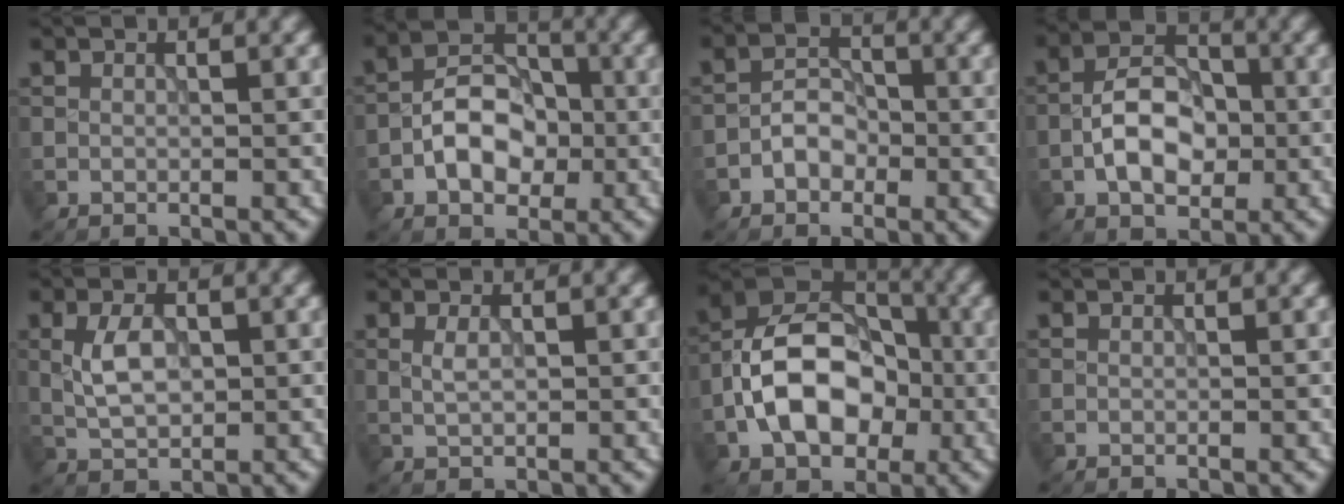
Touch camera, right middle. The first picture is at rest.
{"total": 5.4, "force": [-1.6, 3.5, 3.8], "torque": [-0.056, 0.008, -0.033]}
{"total": 2.5, "force": [-1.2, 1.7, 1.4], "torque": [-0.021, 0.010, -0.024]}
{"total": 5.7, "force": [-1.4, 3.4, 4.3], "torque": [-0.072, 0.008, -0.030]}
{"total": 3.4, "force": [0.2, 2.0, 2.8], "torque": [-0.059, 0.000, 0.006]}
{"total": 1.3, "force": [0.2, 0.6, 1.1], "torque": [-0.029, -0.001, 0.007]}
{"total": 10.0, "force": [-2.4, 6.7, 7.1], "torque": [-0.126, 0.017, -0.052]}
{"total": 0.0}